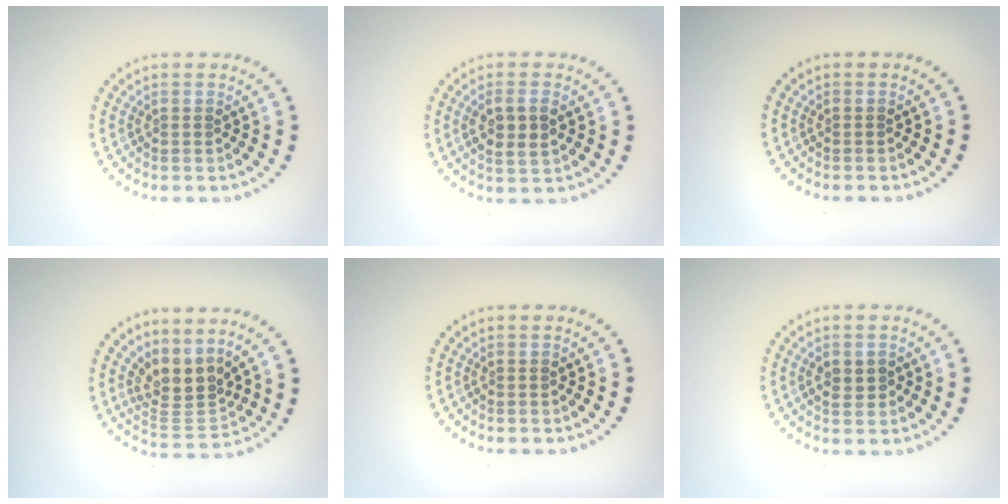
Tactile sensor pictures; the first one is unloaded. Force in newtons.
{"total": 2.9, "press": 2.8, "slide": 0.8}
{"total": 0.0}
{"total": 3.7, "press": 2.7, "slide": 2.5}
{"total": 0.0}
{"total": 1.3, "press": 1.3, "slide": 0.1}